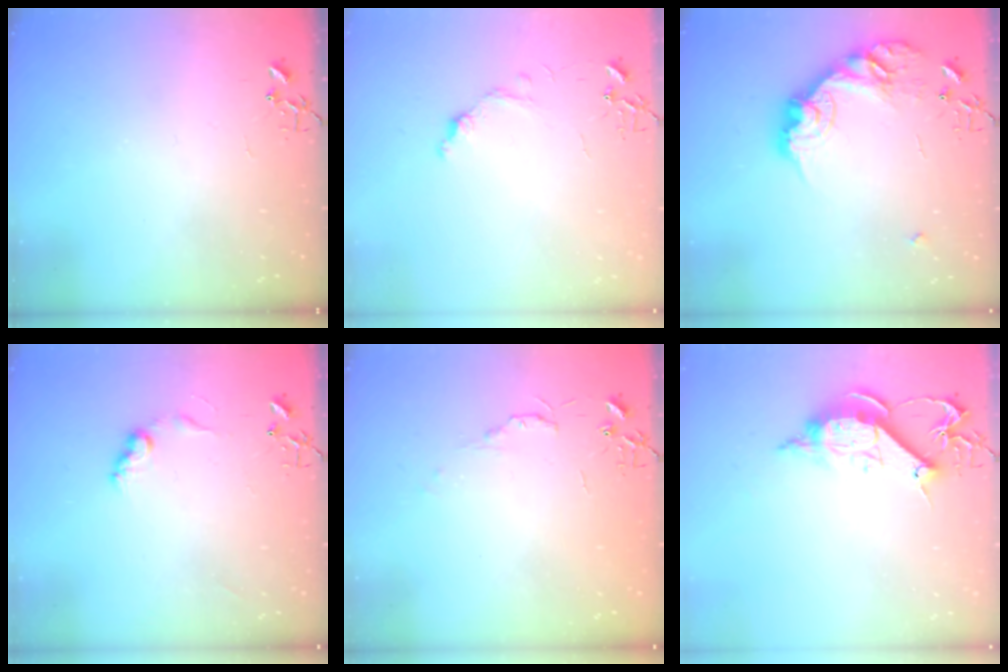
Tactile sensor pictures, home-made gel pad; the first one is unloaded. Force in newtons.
{"total": 7.9, "press": 7.9, "slide": 0.7}
{"total": 18.3, "press": 18.3, "slide": 1.0}
{"total": 7.9, "press": 7.9, "slide": 0.5}
{"total": 4.8, "press": 4.8, "slide": 0.7}
{"total": 12.5, "press": 12.5, "slide": 0.2}